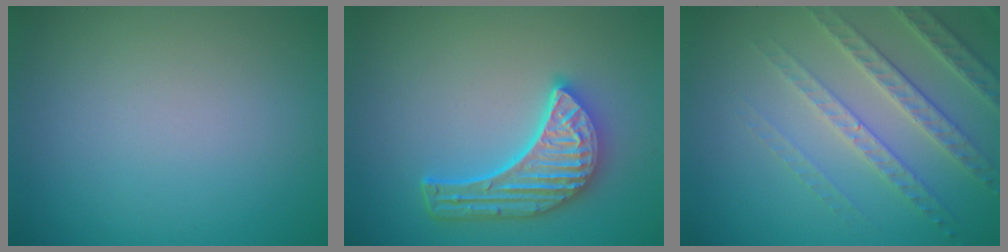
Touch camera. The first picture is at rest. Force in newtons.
{"total": 5.6, "press": 4.5, "slide": 3.3}
{"total": 4.1, "press": 4.0, "slide": 1.0}